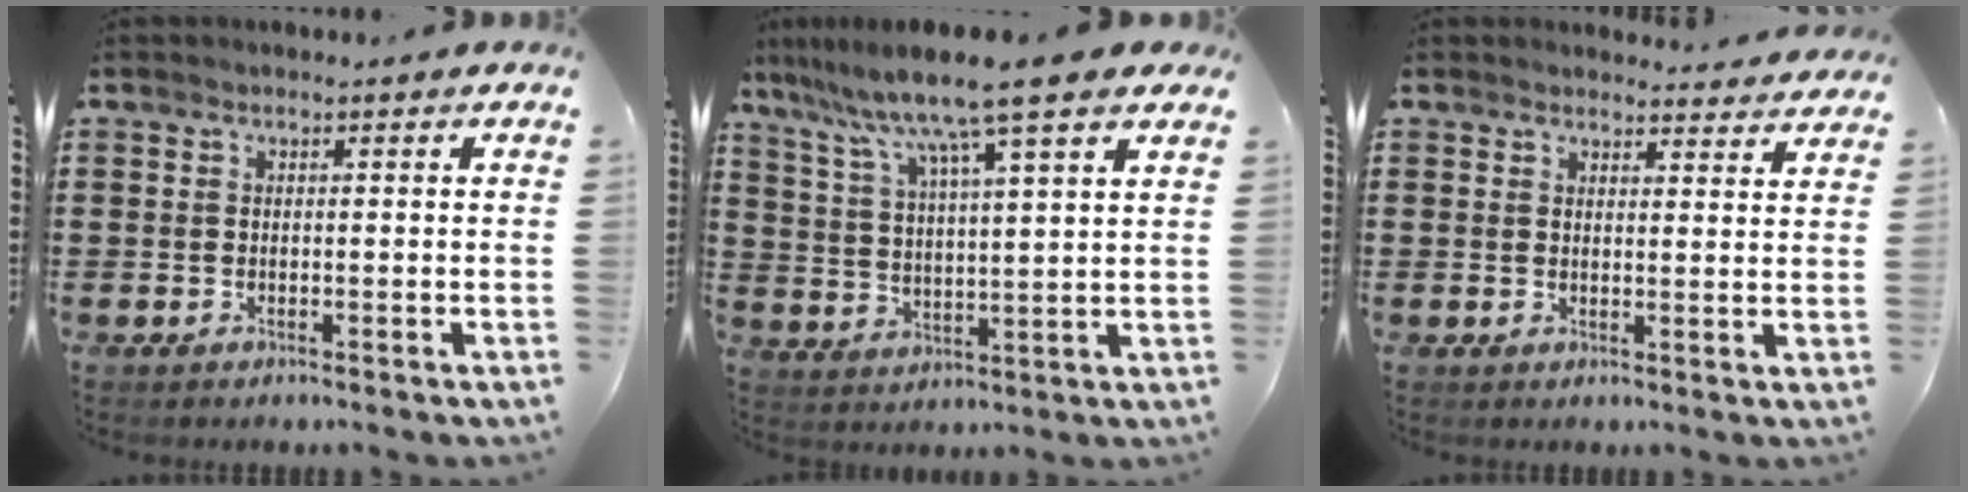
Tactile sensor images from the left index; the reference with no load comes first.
{"total": 9.6, "force": [7.7, -0.1, 5.7], "torque": [-0.138, -0.041, 0.124]}
{"total": 2.7, "force": [2.7, 0.3, 0.2], "torque": [-0.004, -0.011, 0.048]}